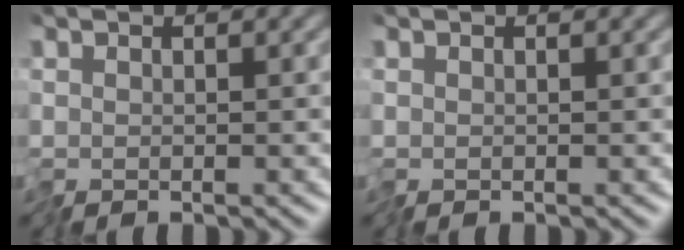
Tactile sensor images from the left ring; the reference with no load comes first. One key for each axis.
{"total": 0.0}